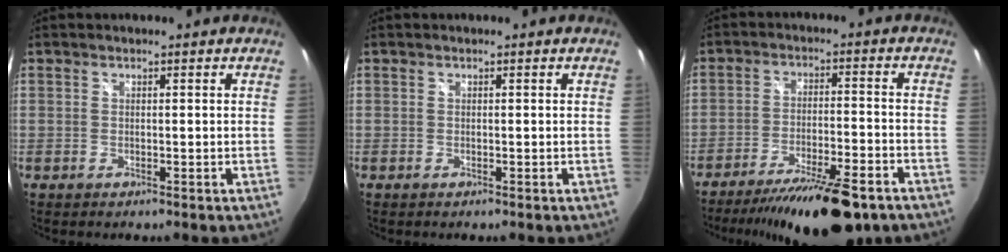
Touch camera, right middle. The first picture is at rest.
{"total": 0.0}
{"total": 17.9, "force": [-13.8, 4.1, 10.7], "torque": [-0.192, -0.026, -0.207]}